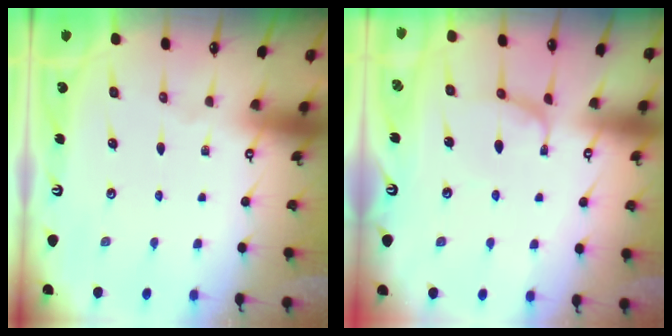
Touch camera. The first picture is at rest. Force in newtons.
{"total": 2.8, "press": 2.7, "slide": 0.7}